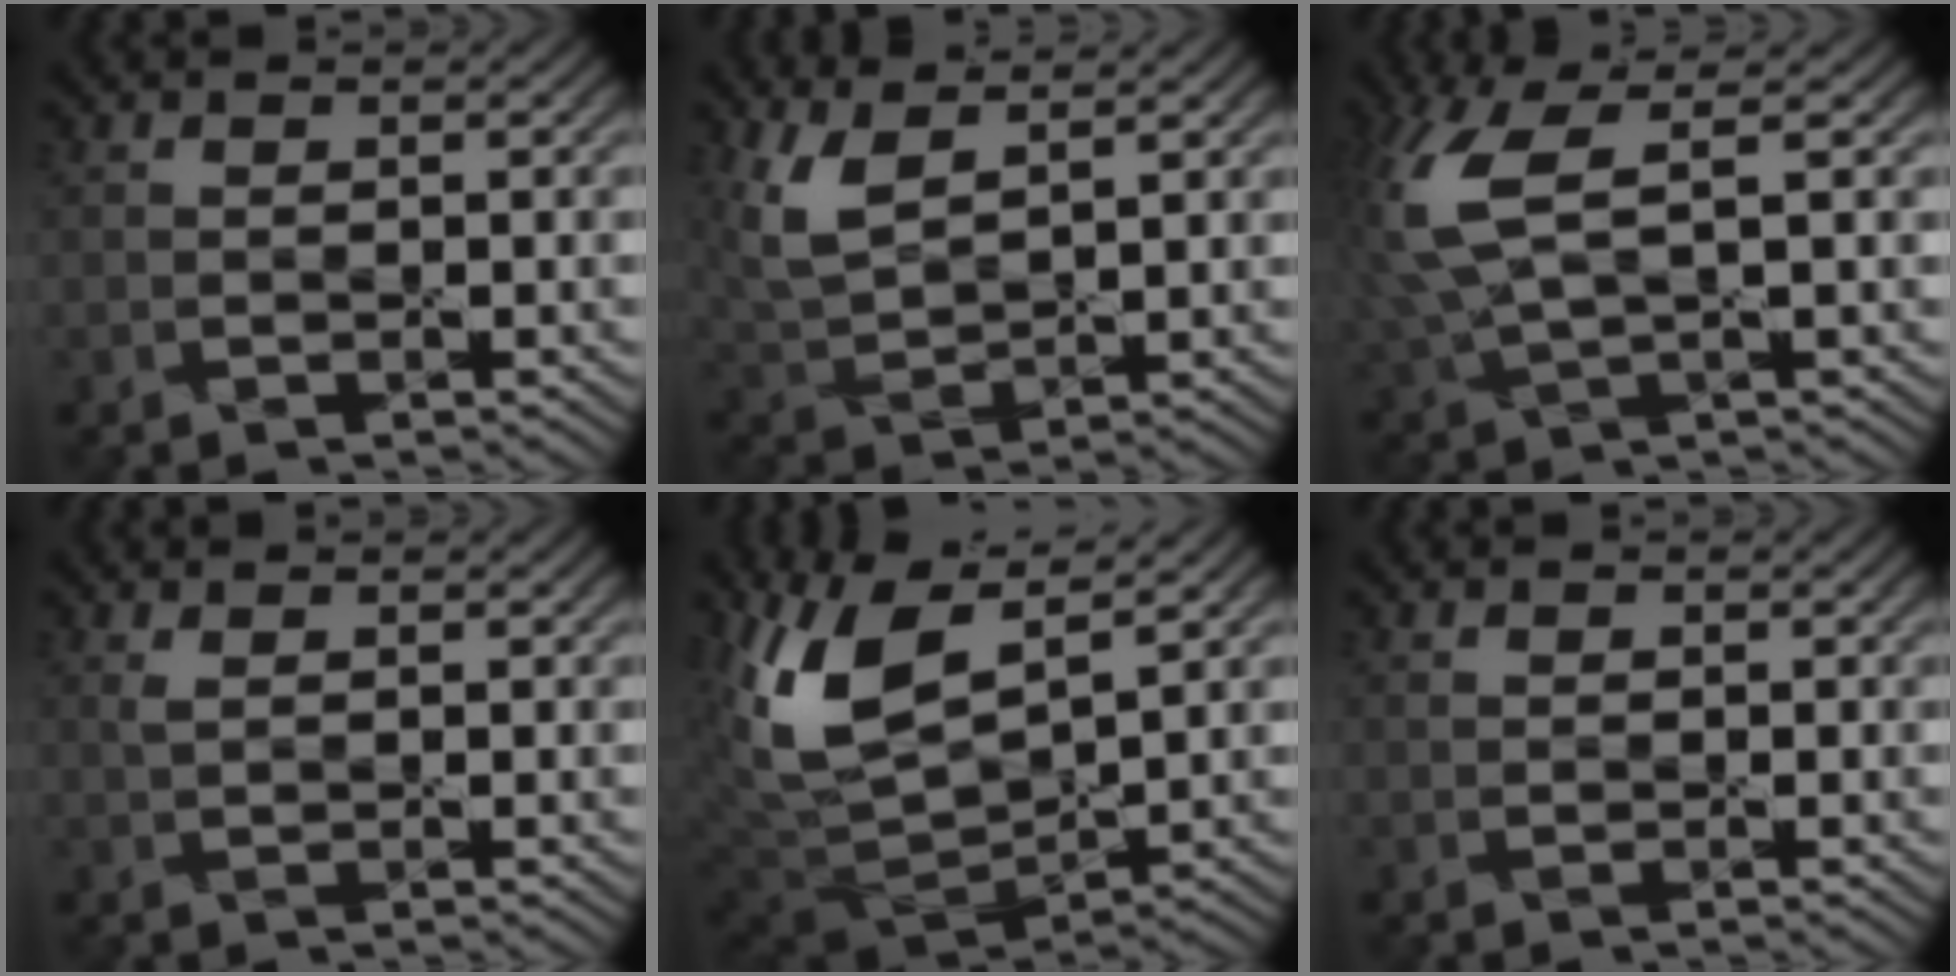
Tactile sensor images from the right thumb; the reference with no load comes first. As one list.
[{"total": 7.2, "force": [4.1, 2.9, 5.1], "torque": [-0.133, 0.000, 0.087]}, {"total": 8.9, "force": [2.7, 3.1, 7.9], "torque": [-0.208, 0.009, 0.054]}, {"total": 1.5, "force": [1.0, 0.5, 1.0], "torque": [-0.030, -0.002, 0.022]}, {"total": 13.2, "force": [6.1, 5.7, 10.2], "torque": [-0.245, 0.002, 0.117]}, {"total": 0.8, "force": [0.5, 0.5, 0.4], "torque": [-0.010, -0.002, 0.012]}]